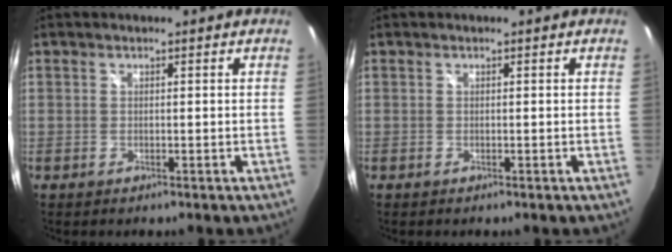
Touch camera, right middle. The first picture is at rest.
{"total": 0.0}